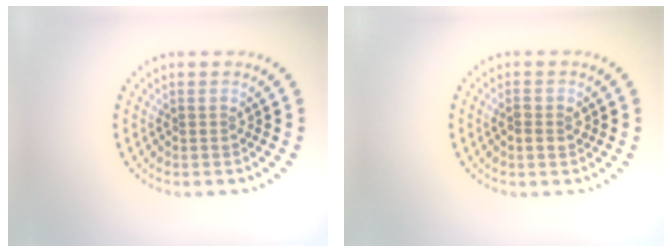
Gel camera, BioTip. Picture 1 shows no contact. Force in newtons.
{"total": 1.5, "press": 1.5, "slide": 0.1}